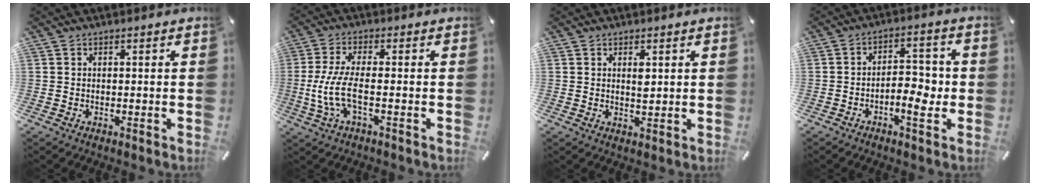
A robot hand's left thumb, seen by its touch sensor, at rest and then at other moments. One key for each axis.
{"total": 8.5, "fx": -1.5, "fy": 2.7, "fz": 8.0, "tx": -0.174, "ty": -0.016, "tz": -0.028}
{"total": 2.3, "fx": 0.9, "fy": 0.9, "fz": 1.9, "tx": -0.033, "ty": -0.001, "tz": 0.014}
{"total": 7.2, "fx": -2.5, "fy": 3.5, "fz": 5.7, "tx": -0.084, "ty": 0.014, "tz": -0.044}